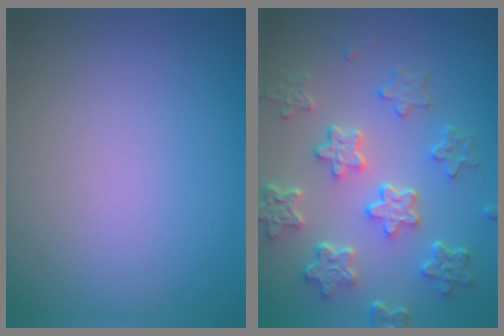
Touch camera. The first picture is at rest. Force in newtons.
{"total": 6.1, "press": 4.7, "slide": 4.0}